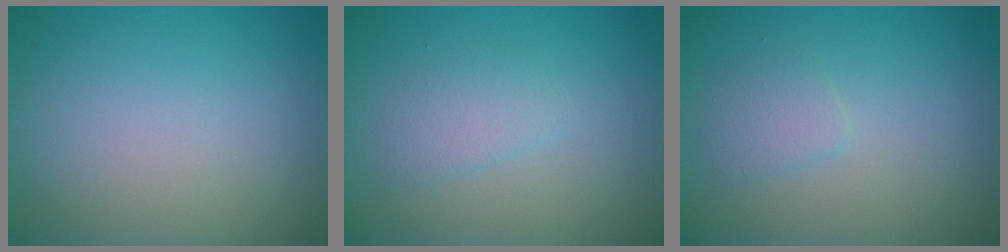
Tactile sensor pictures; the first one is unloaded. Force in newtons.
{"total": 1.8, "press": 1.8, "slide": 0.1}
{"total": 1.4, "press": 1.4, "slide": 0.1}